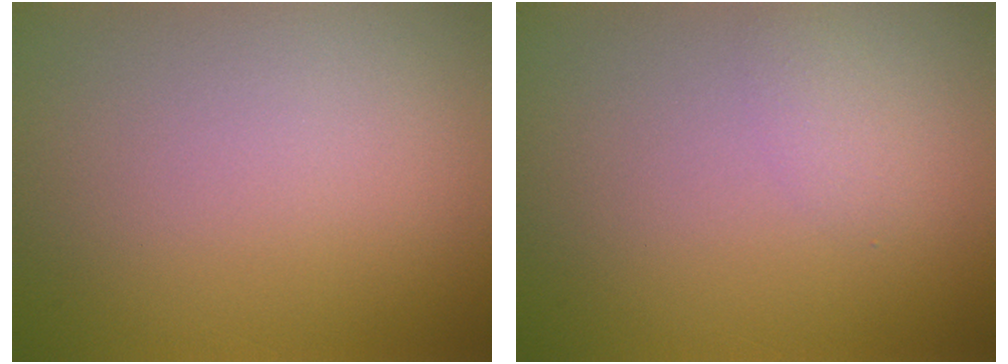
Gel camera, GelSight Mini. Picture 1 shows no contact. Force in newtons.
{"total": 1.0, "press": 1.0, "slide": 0.1}